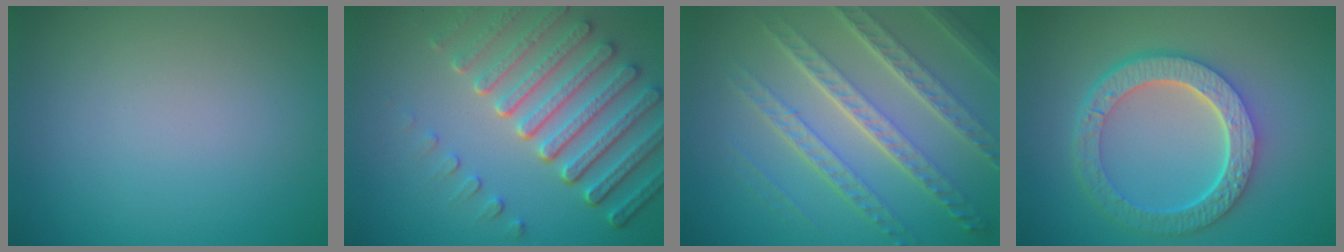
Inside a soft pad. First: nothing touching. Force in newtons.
{"total": 7.2, "press": 5.6, "slide": 4.6}
{"total": 7.1, "press": 5.0, "slide": 5.0}
{"total": 6.5, "press": 5.0, "slide": 4.2}